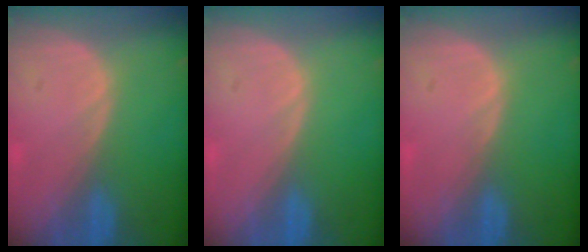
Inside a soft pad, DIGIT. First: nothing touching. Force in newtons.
{"total": 0.0}
{"total": 0.0}